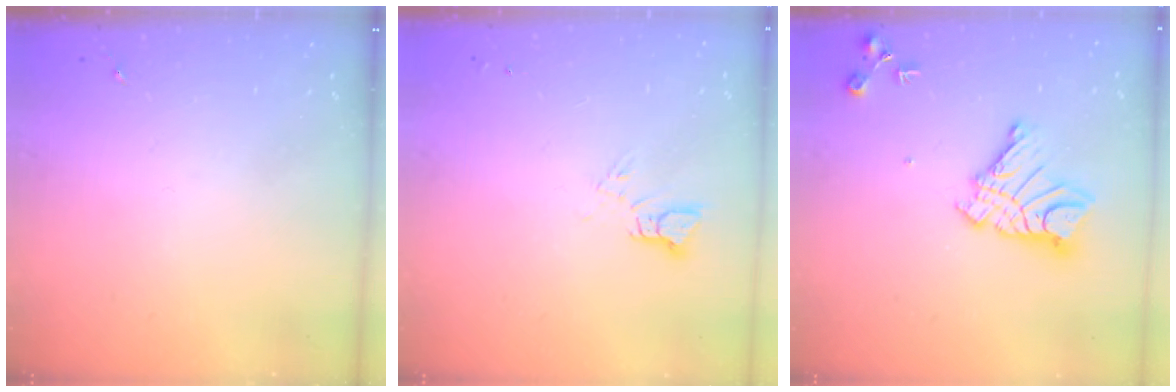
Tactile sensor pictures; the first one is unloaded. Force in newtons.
{"total": 3.4, "press": 3.4, "slide": 0.1}
{"total": 14.2, "press": 14.2, "slide": 1.3}